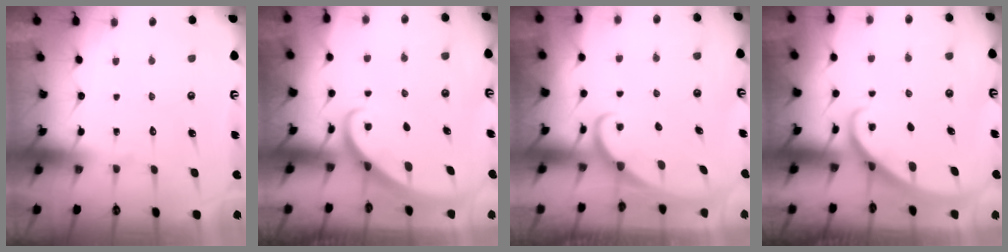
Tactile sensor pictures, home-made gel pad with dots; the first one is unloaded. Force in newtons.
{"total": 2.8, "press": 2.8, "slide": 0.2}
{"total": 1.8, "press": 1.7, "slide": 0.1}
{"total": 2.0, "press": 2.0, "slide": 0.2}